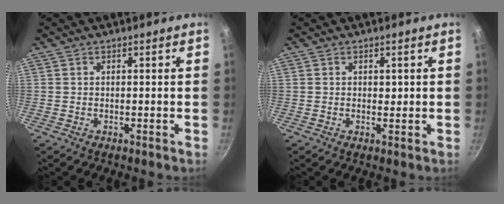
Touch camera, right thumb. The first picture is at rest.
{"total": 1.3, "force": [0.3, 0.8, 0.9], "torque": [-0.005, -0.003, 0.005]}